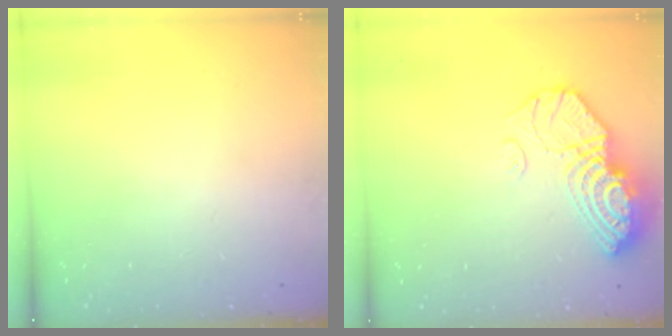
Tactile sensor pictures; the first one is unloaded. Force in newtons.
{"total": 13.2, "press": 13.2, "slide": 1.2}